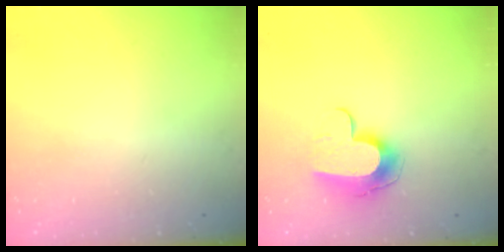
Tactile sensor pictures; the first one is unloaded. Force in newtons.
{"total": 10.7, "press": 10.7, "slide": 0.5}